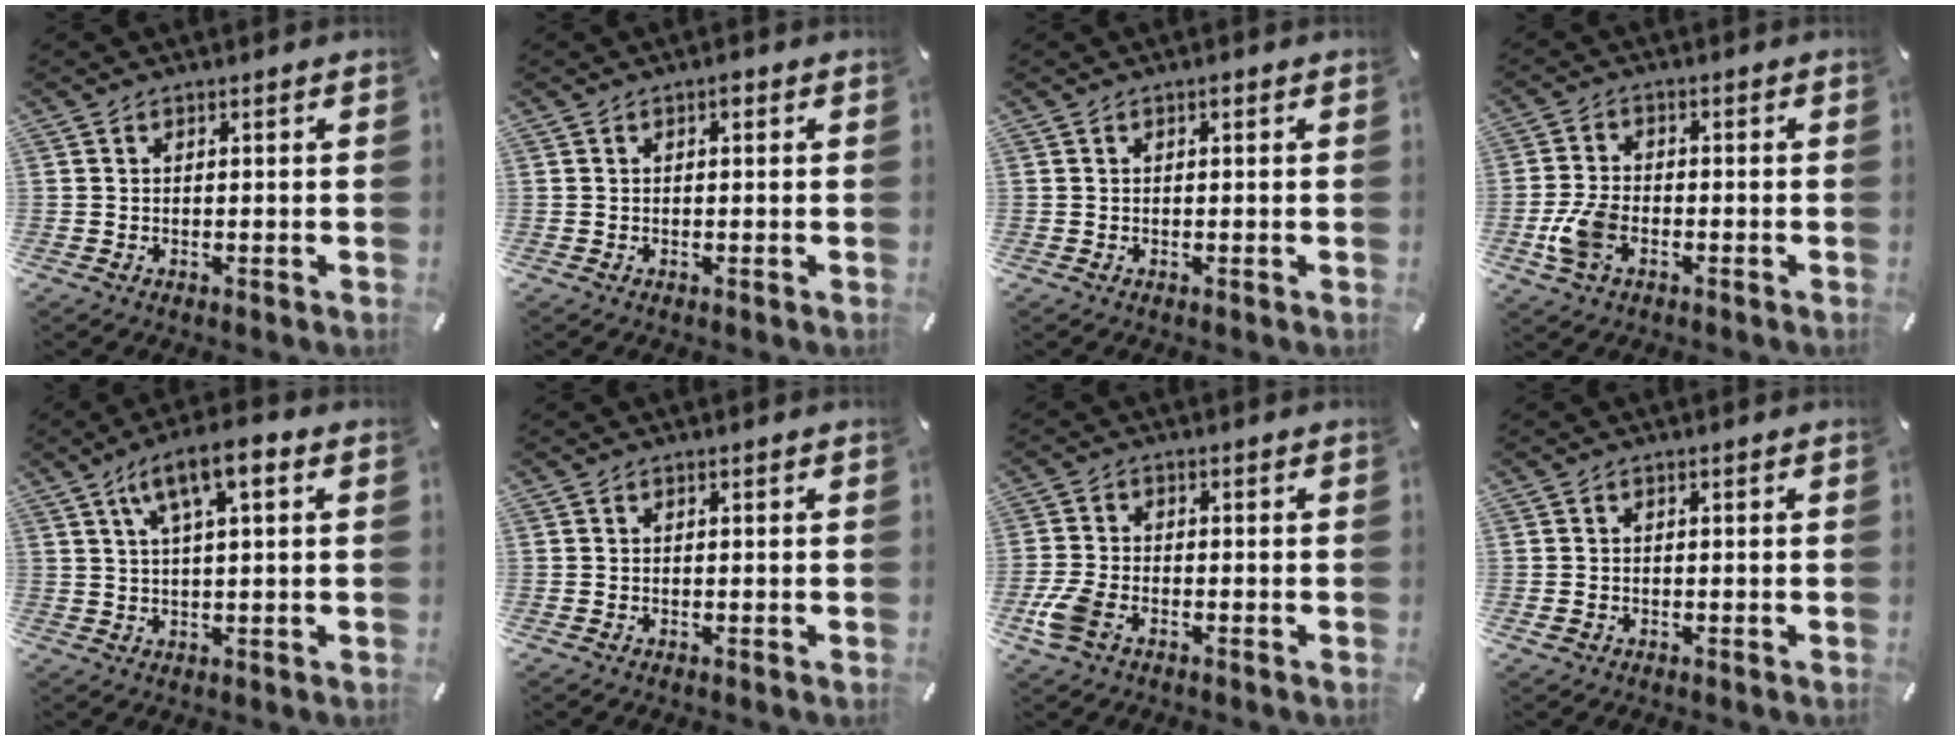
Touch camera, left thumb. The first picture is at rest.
{"total": 1.1, "force": [0.2, 0.6, 0.9], "torque": [-0.019, 0.006, 0.002]}
{"total": 0.6, "force": [0.1, 0.2, 0.5], "torque": [-0.010, 0.003, 0.001]}
{"total": 7.2, "force": [-2.5, 4.6, 5.0], "torque": [-0.110, 0.009, -0.046]}
{"total": 9.0, "force": [3.6, 2.8, 7.8], "torque": [-0.143, 0.005, 0.063]}
{"total": 0.0}
{"total": 6.0, "force": [-3.0, 3.2, 4.1], "torque": [-0.109, 0.000, -0.062]}
{"total": 1.0, "force": [-0.3, 0.9, 0.4], "torque": [-0.007, 0.004, -0.008]}